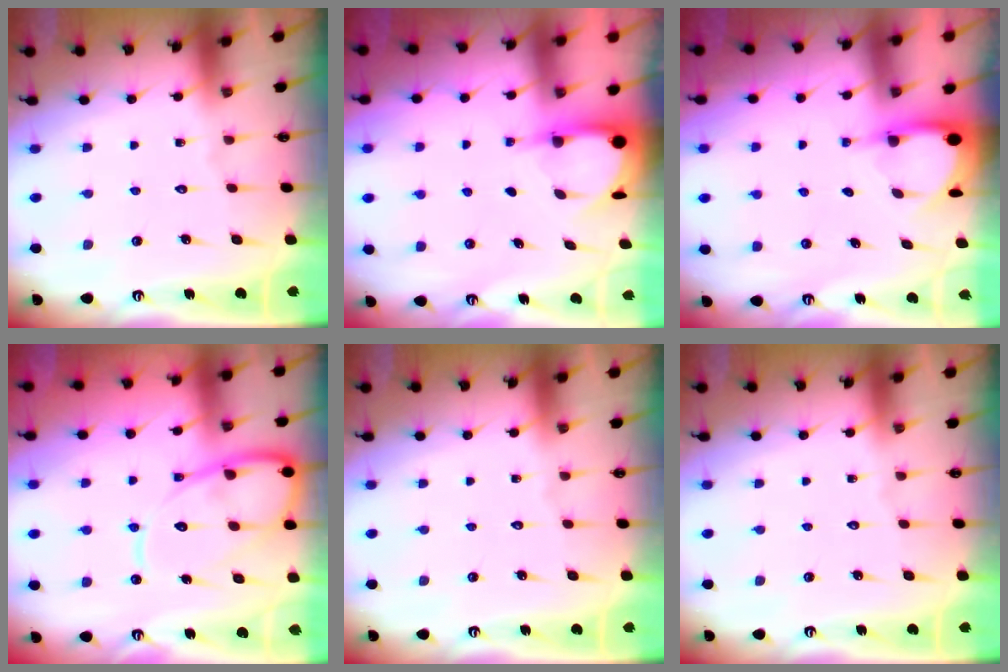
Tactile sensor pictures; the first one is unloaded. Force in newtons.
{"total": 3.9, "press": 3.9, "slide": 0.3}
{"total": 3.4, "press": 3.4, "slide": 0.2}
{"total": 12.8, "press": 12.8, "slide": 1.3}
{"total": 0.0}
{"total": 0.0}